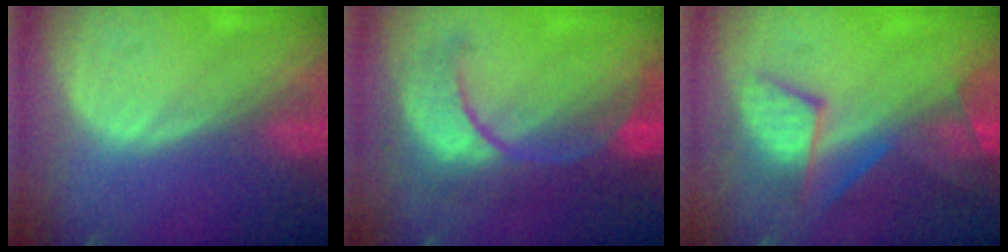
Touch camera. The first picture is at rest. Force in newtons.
{"total": 9.6, "press": 9.6, "slide": 0.7}
{"total": 9.4, "press": 8.4, "slide": 4.2}